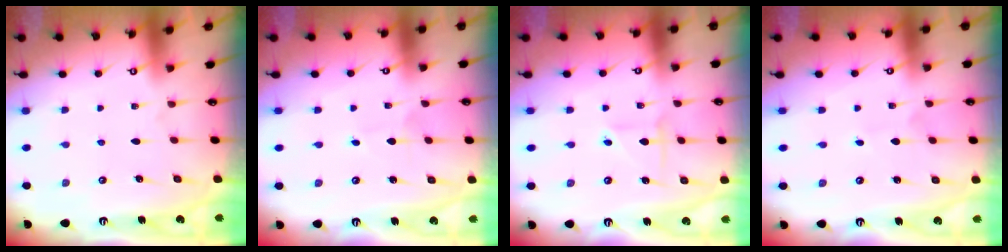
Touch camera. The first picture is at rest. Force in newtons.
{"total": 1.5, "press": 1.5, "slide": 0.1}
{"total": 3.7, "press": 3.7, "slide": 0.2}
{"total": 1.1, "press": 1.1, "slide": 0.1}